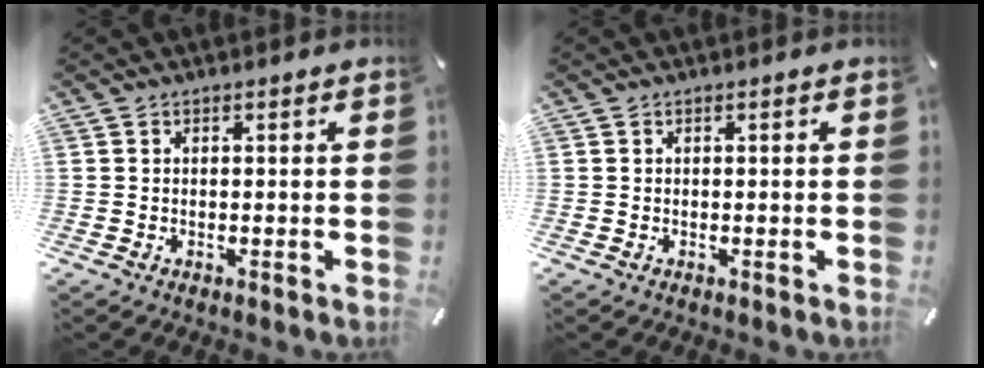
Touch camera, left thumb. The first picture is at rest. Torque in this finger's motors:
{"motor_torque": [0.00, 0.00, 0.00, 0.00, 0.00]}